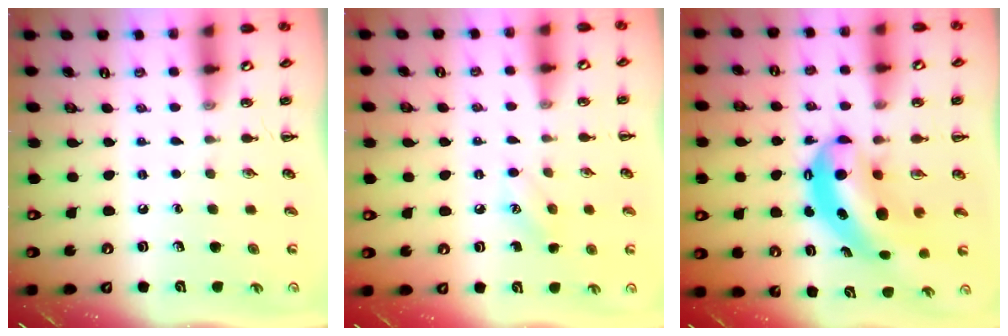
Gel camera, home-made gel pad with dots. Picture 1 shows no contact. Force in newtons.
{"total": 7.9, "press": 7.7, "slide": 1.6}
{"total": 9.2, "press": 8.9, "slide": 2.0}